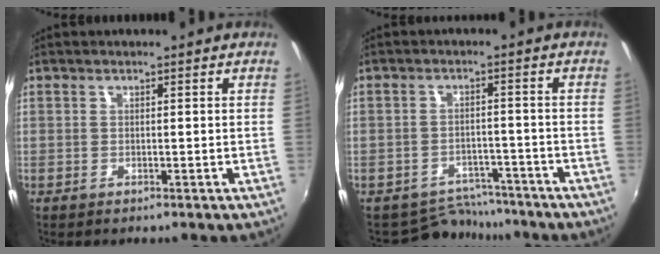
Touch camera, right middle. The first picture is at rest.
{"total": 6.9, "force": [-6.4, 2.7, -0.3], "torque": [-0.004, 0.011, -0.093]}